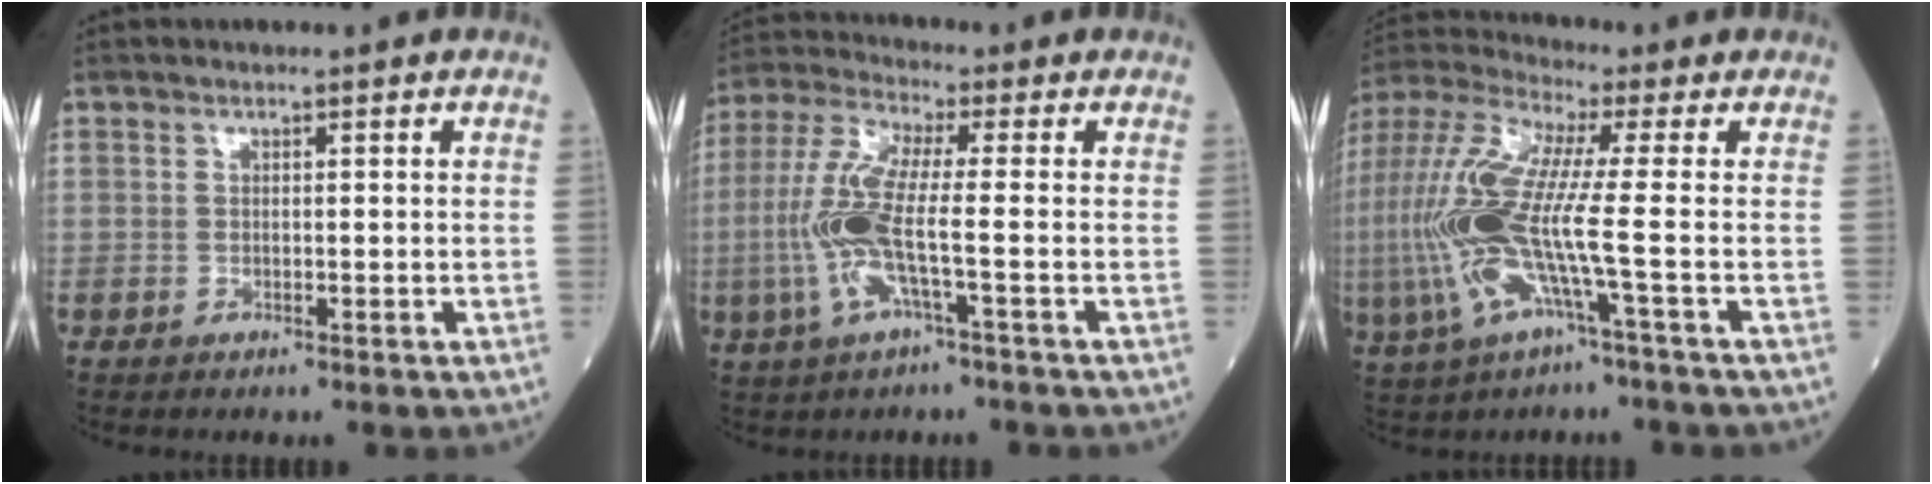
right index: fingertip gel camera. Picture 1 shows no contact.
{"total": 8.4, "force": [-1.6, 0.5, 8.2], "torque": [-0.185, 0.001, -0.038]}
{"total": 14.8, "force": [-2.4, 0.6, 14.6], "torque": [-0.336, -0.001, -0.056]}